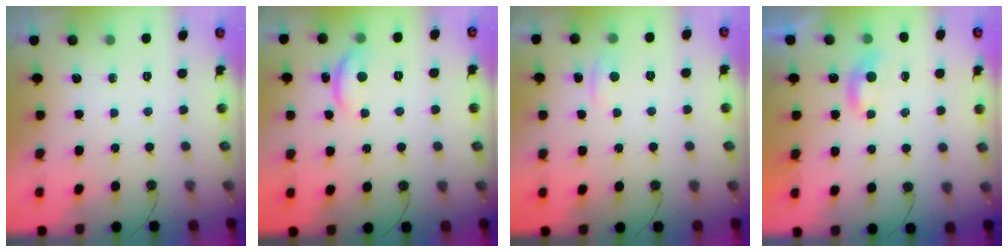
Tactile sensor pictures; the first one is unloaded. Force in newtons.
{"total": 3.9, "press": 3.9, "slide": 0.5}
{"total": 0.9, "press": 0.5, "slide": 0.7}
{"total": 2.4, "press": 2.4, "slide": 0.4}